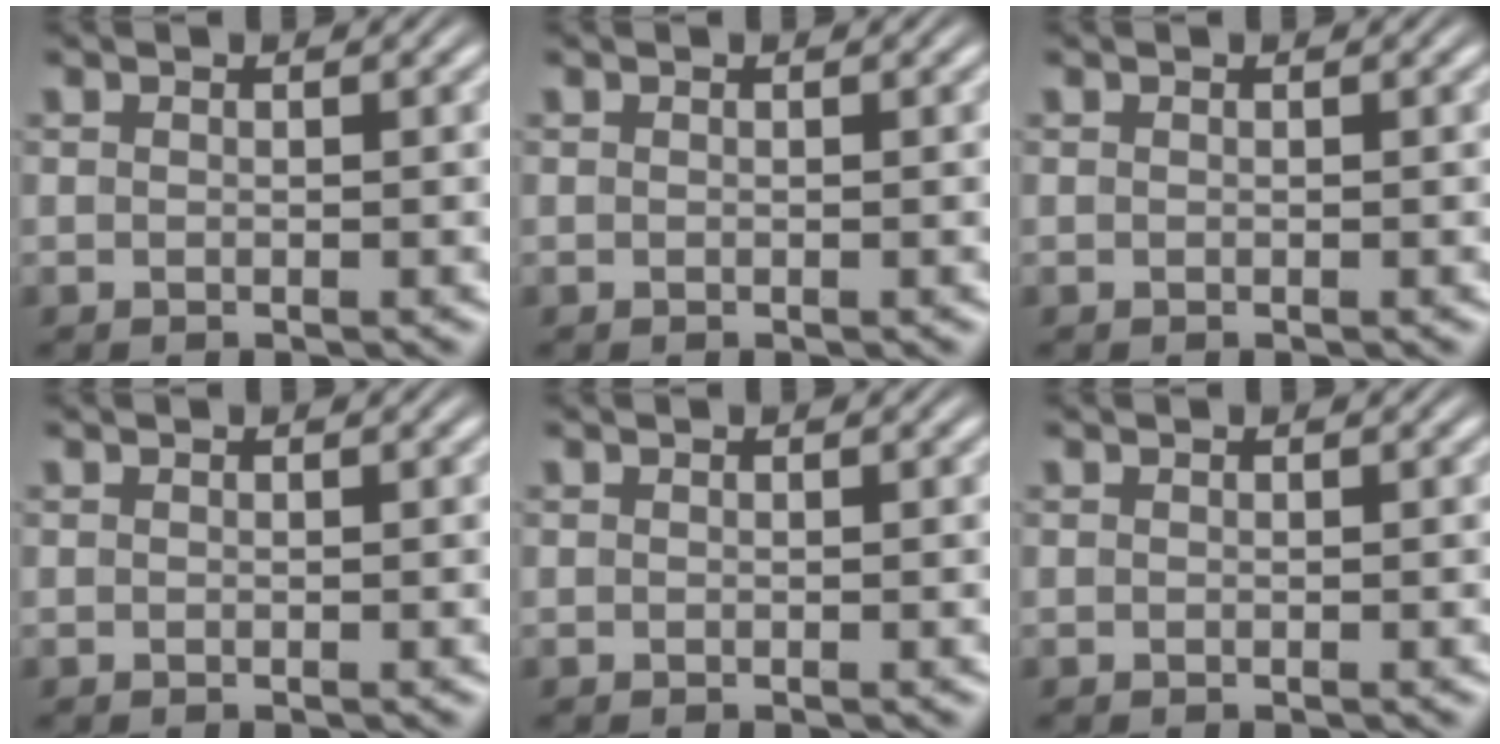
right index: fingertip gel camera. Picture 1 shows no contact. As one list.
[{"total": 0.0}, {"total": 0.0}, {"total": 0.0}, {"total": 0.0}, {"total": 0.0}]